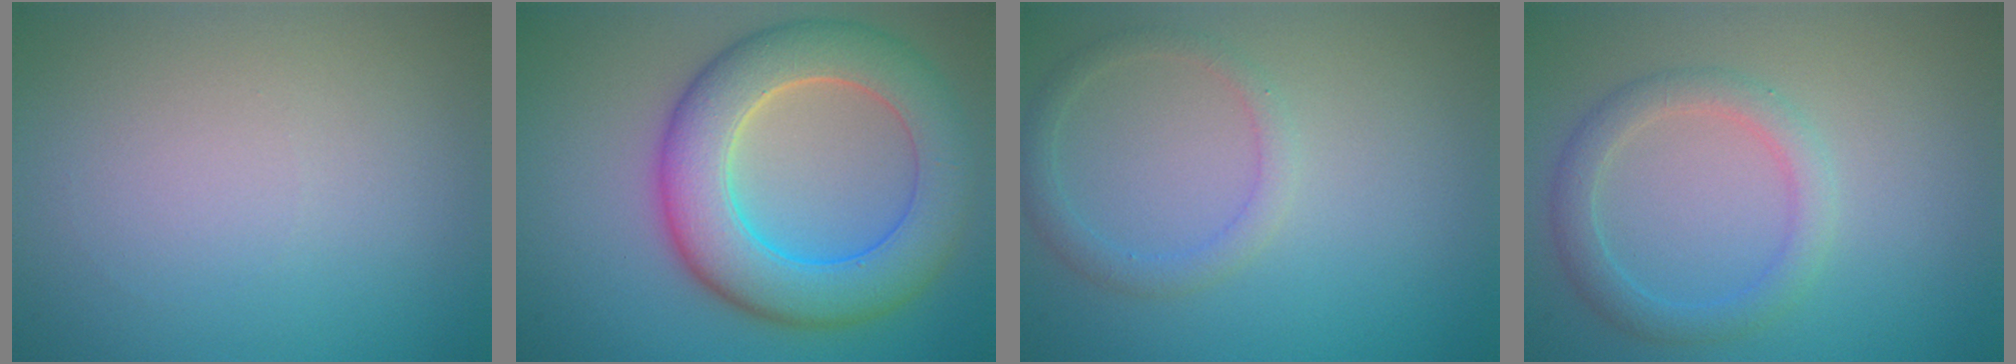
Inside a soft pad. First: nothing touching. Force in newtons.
{"total": 8.7, "press": 8.7, "slide": 0.5}
{"total": 1.8, "press": 1.8, "slide": 0.1}
{"total": 2.7, "press": 2.7, "slide": 0.1}